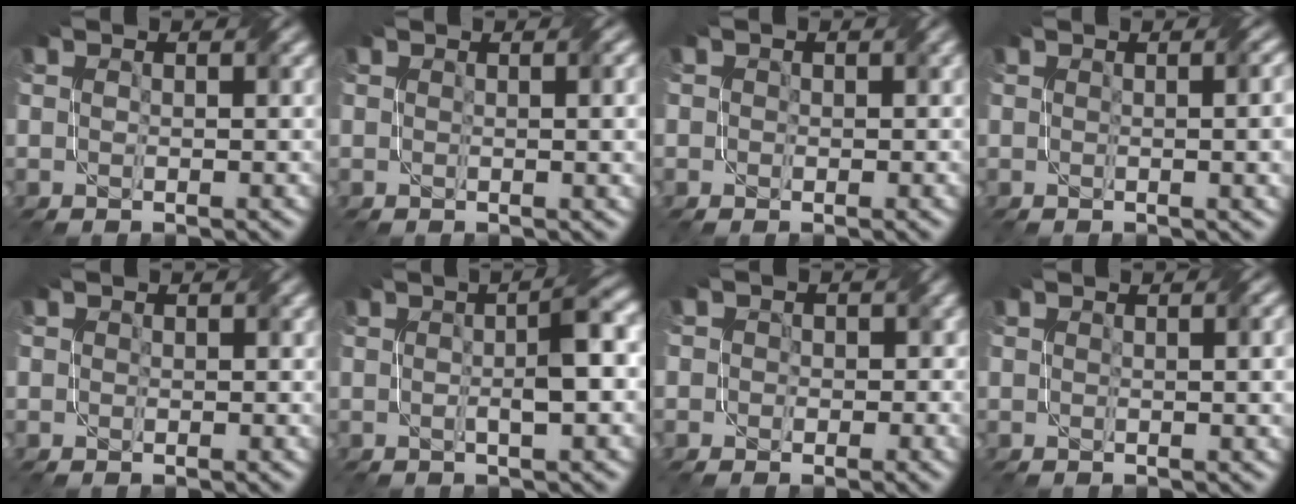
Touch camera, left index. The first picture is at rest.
{"total": 2.6, "force": [0.6, 0.9, 2.4], "torque": [-0.022, 0.004, 0.009]}
{"total": 0.8, "force": [0.3, 0.8, 0.2], "torque": [0.000, 0.000, -0.005]}
{"total": 3.9, "force": [0.4, 1.6, 3.6], "torque": [-0.024, 0.010, 0.008]}
{"total": 0.5, "force": [0.3, 0.4, 0.2], "torque": [-0.001, 0.000, 0.002]}
{"total": 4.2, "force": [0.2, 0.5, 4.1], "torque": [-0.063, 0.010, 0.001]}
{"total": 3.3, "force": [0.4, 3.0, 1.2], "torque": [0.002, 0.011, -0.024]}
{"total": 2.3, "force": [0.5, 0.7, 2.1], "torque": [-0.020, 0.005, 0.008]}